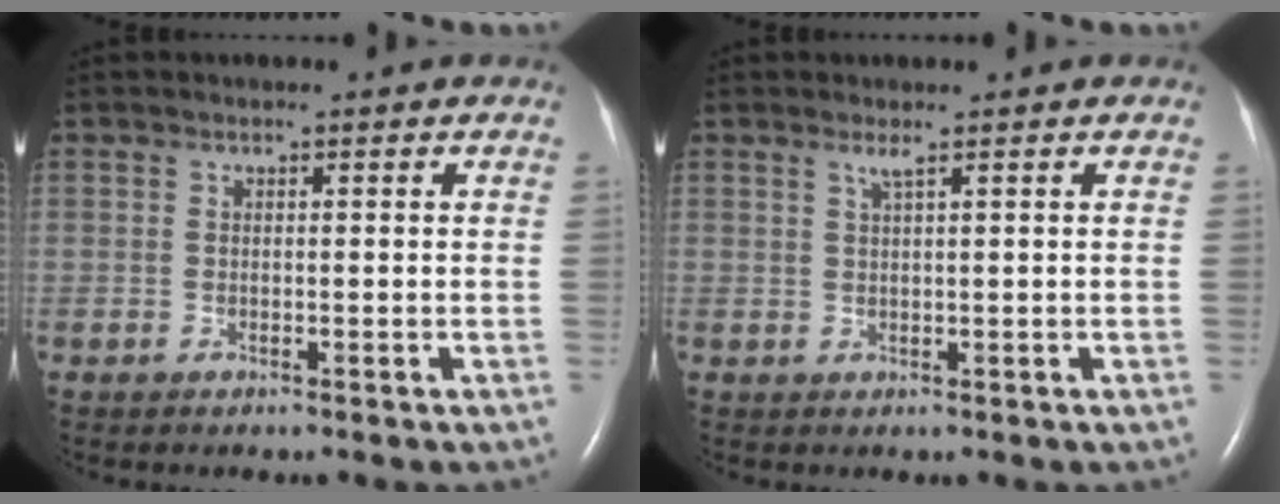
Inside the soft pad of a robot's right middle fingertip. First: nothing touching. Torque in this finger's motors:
{"motor_torque": [0.18, 0.02, 0.02, 0.00]}